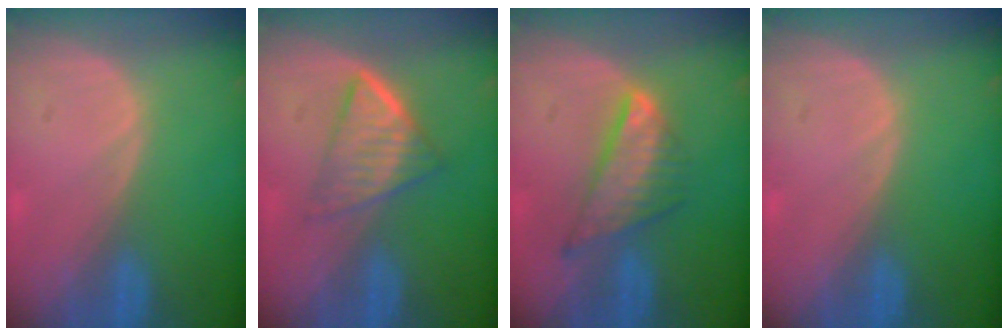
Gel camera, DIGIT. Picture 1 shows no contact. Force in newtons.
{"total": 6.4, "press": 5.5, "slide": 3.4}
{"total": 7.5, "press": 6.5, "slide": 3.7}
{"total": 0.0}